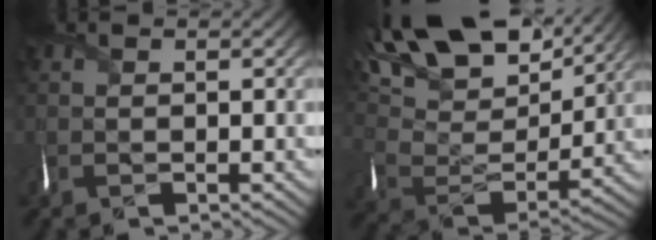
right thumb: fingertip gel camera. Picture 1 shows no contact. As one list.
[{"total": 18.1, "force": [12.3, 8.1, 10.4], "torque": [-0.253, 0.042, 0.182]}]